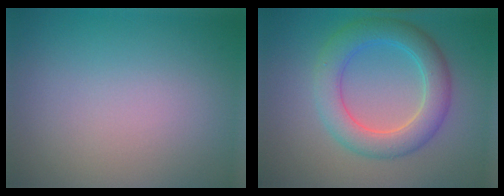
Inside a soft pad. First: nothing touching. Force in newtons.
{"total": 5.3, "press": 5.3, "slide": 0.2}